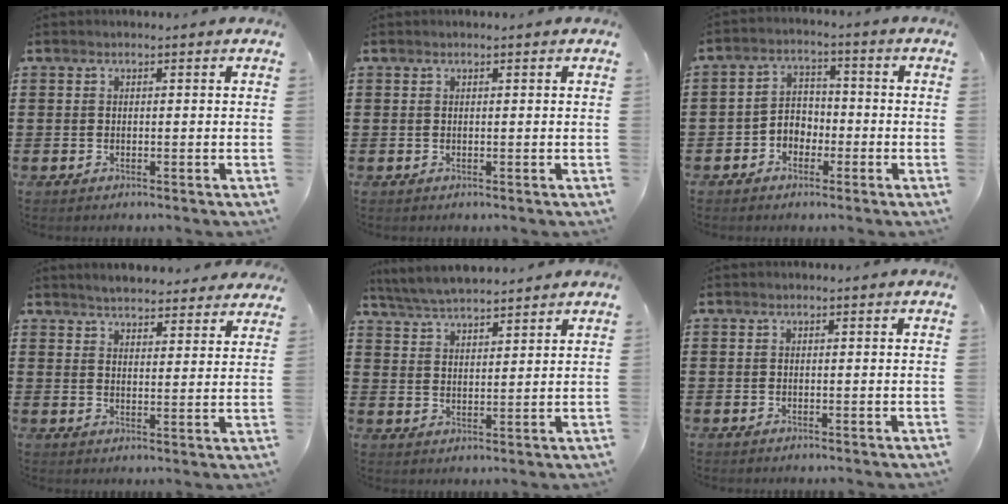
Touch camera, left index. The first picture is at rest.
{"total": 0.0}
{"total": 3.7, "force": [-2.4, 2.6, 1.0], "torque": [-0.026, 0.011, -0.052]}
{"total": 4.2, "force": [4.2, 0.3, 0.5], "torque": [-0.024, -0.015, 0.077]}
{"total": 5.1, "force": [5.0, 0.4, 1.0], "torque": [-0.039, -0.015, 0.092]}
{"total": 0.0}